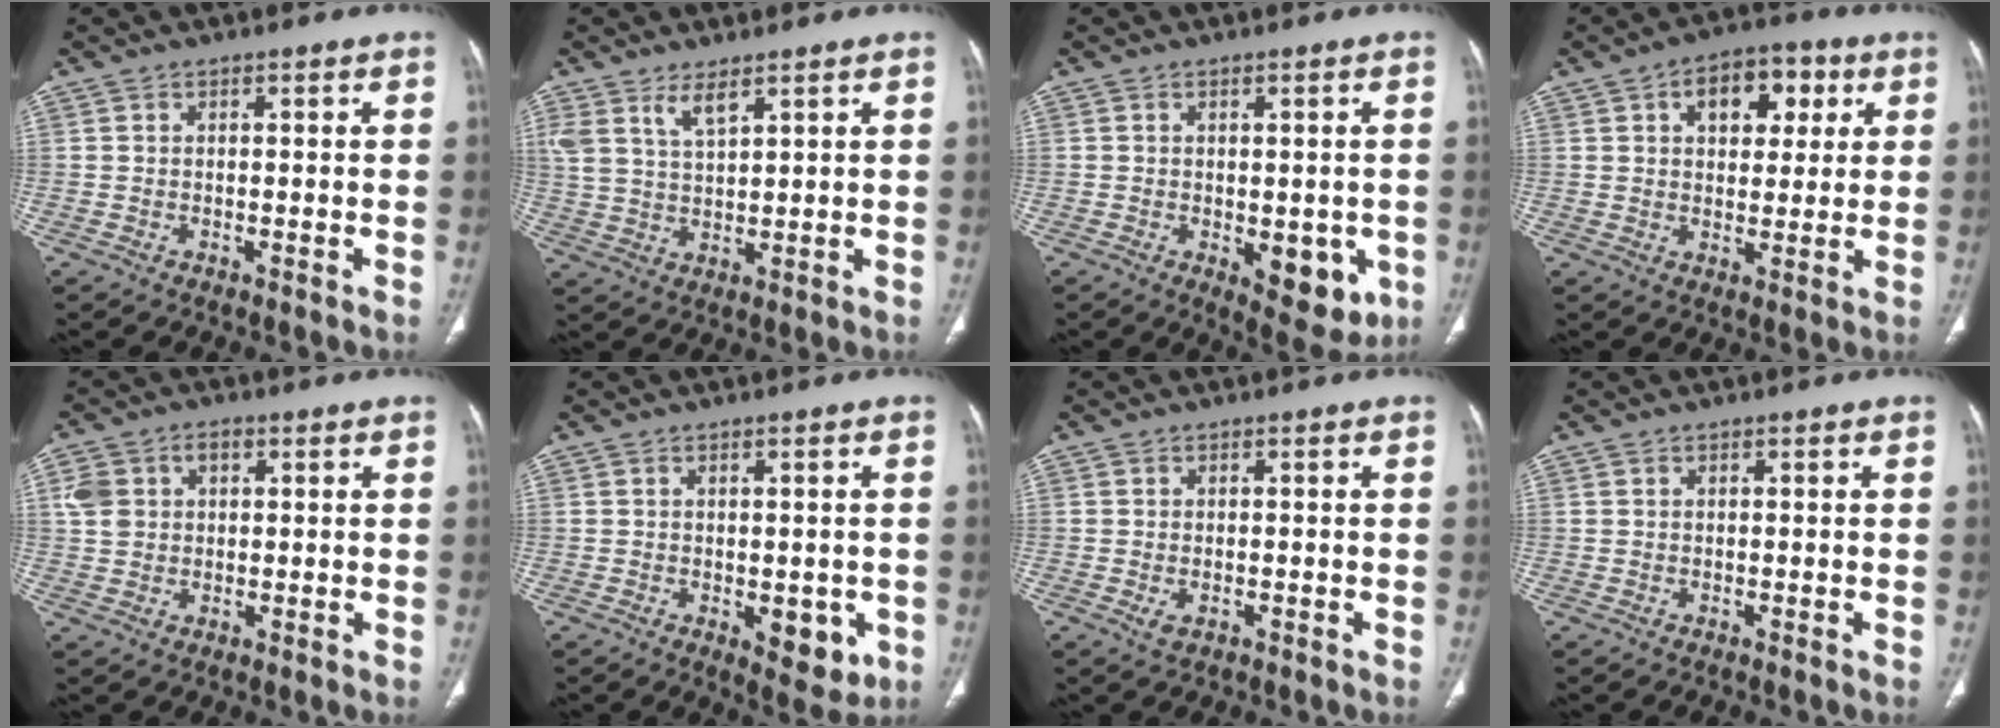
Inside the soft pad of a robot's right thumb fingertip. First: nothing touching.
{"total": 5.5, "force": [3.6, 1.9, 3.6], "torque": [-0.074, -0.018, 0.079]}
{"total": 8.9, "force": [-2.3, 4.4, 7.3], "torque": [-0.063, -0.010, -0.016]}
{"total": 10.6, "force": [3.9, 6.5, 7.4], "torque": [-0.066, 0.004, 0.054]}
{"total": 6.2, "force": [1.7, 4.8, 3.6], "torque": [-0.061, 0.011, 0.034]}
{"total": 6.6, "force": [-1.7, 3.4, 5.4], "torque": [-0.047, -0.009, -0.011]}
{"total": 1.8, "force": [-0.6, 1.0, 1.3], "torque": [-0.026, 0.001, -0.005]}
{"total": 0.0}